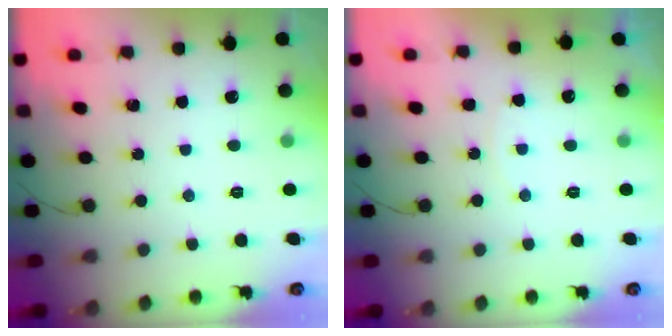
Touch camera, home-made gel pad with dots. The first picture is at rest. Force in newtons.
{"total": 4.2, "press": 3.9, "slide": 1.6}